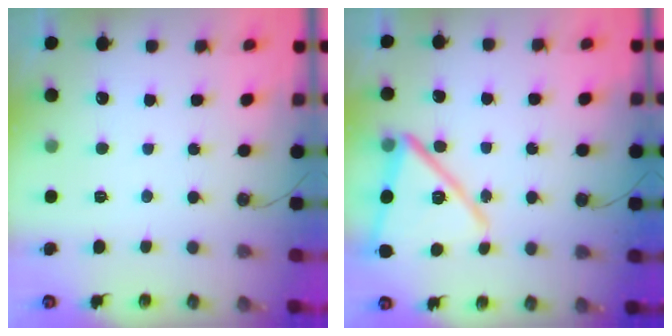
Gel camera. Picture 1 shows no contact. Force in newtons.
{"total": 16.0, "press": 15.9, "slide": 1.2}